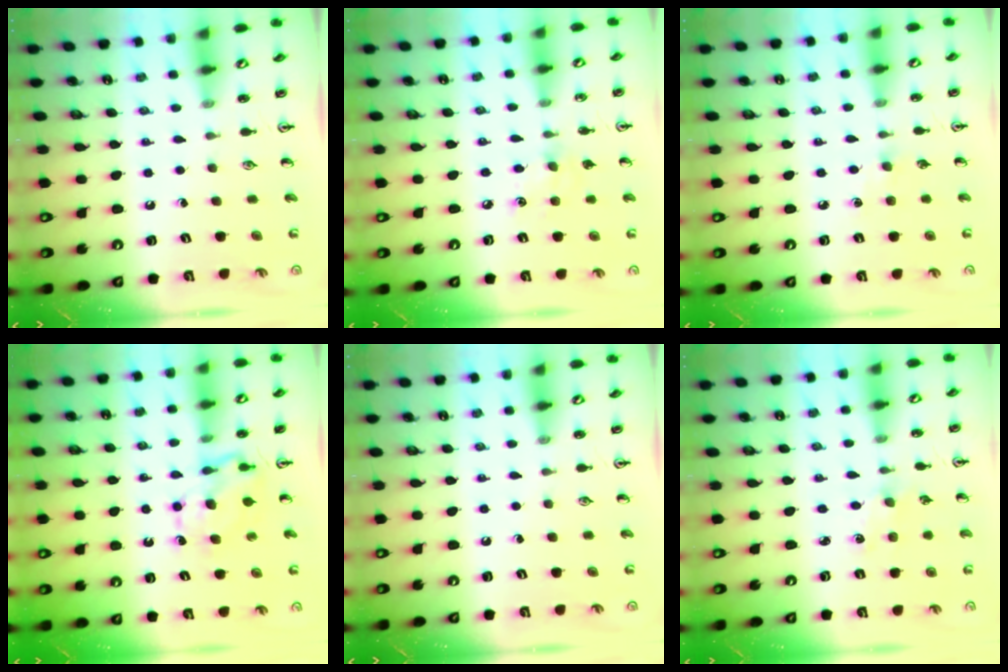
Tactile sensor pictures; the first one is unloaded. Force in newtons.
{"total": 8.0, "press": 7.9, "slide": 0.8}
{"total": 2.8, "press": 2.8, "slide": 0.4}
{"total": 7.2, "press": 7.1, "slide": 0.8}
{"total": 0.0}
{"total": 1.1, "press": 1.1, "slide": 0.2}